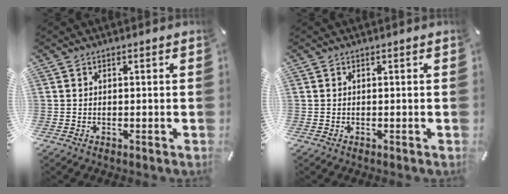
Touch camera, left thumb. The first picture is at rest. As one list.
[{"total": 0.0}]